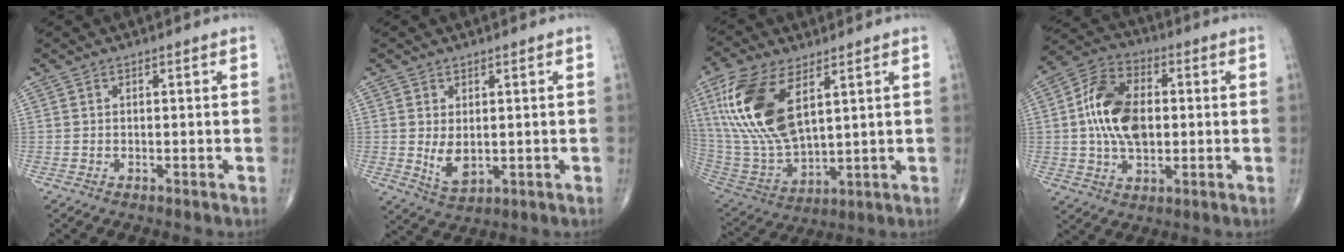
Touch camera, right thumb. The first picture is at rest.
{"total": 4.7, "force": [0.1, 2.7, 3.8], "torque": [-0.063, -0.012, 0.015]}
{"total": 19.6, "force": [7.3, 9.3, 15.5], "torque": [-0.323, -0.025, 0.149]}
{"total": 14.0, "force": [0.6, 8.6, 11.1], "torque": [-0.192, 0.019, 0.007]}